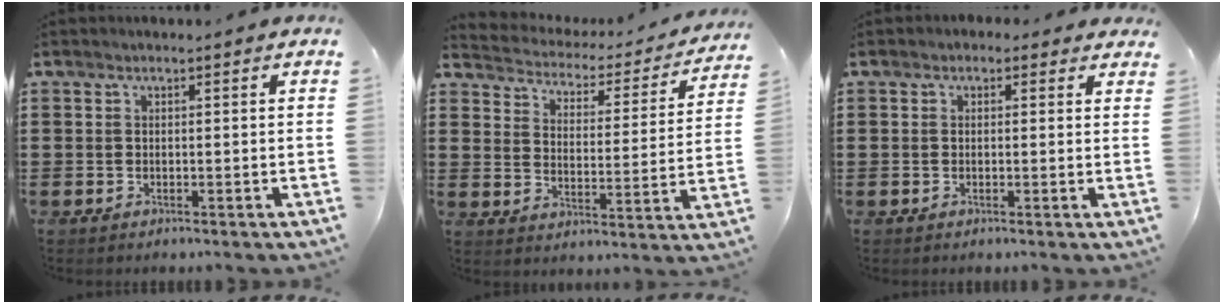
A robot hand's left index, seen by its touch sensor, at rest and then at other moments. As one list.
[{"total": 2.5, "force": [2.4, 0.7, 0.2], "torque": [-0.025, -0.024, 0.032]}, {"total": 1.1, "force": [0.4, 1.0, 0.3], "torque": [-0.010, 0.007, 0.007]}]